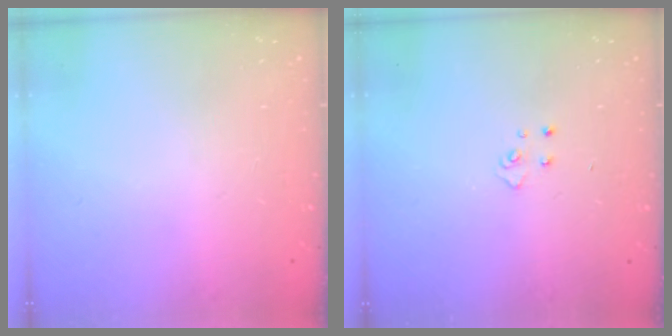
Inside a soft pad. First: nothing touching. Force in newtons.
{"total": 3.3, "press": 3.3, "slide": 0.4}